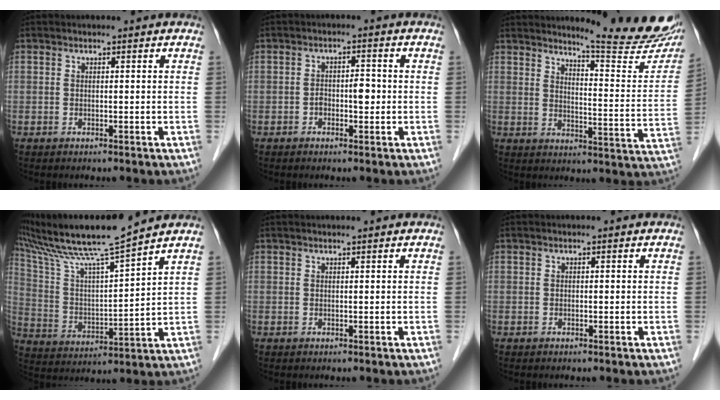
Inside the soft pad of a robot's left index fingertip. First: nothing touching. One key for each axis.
{"total": 2.7, "fx": -0.6, "fy": 1.3, "fz": 2.3, "tx": -0.035, "ty": 0.009, "tz": -0.008}
{"total": 17.0, "fx": 15.4, "fy": 0.5, "fz": 7.2, "tx": -0.093, "ty": -0.089, "tz": 0.182}
{"total": 14.4, "fx": 12.4, "fy": -1.6, "fz": 7.2, "tx": -0.144, "ty": 0.009, "tz": 0.227}
{"total": 1.4, "fx": 1.3, "fy": -0.1, "fz": 0.7, "tx": -0.007, "ty": 0.017, "tz": 0.025}
{"total": 0.0}